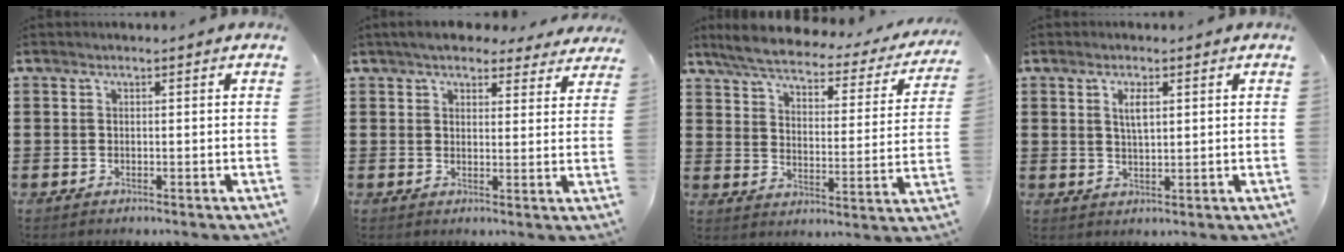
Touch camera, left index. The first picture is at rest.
{"total": 4.9, "force": [4.5, 1.5, 1.3], "torque": [-0.041, -0.006, 0.084]}
{"total": 4.6, "force": [4.2, 0.9, 1.8], "torque": [-0.059, -0.026, 0.066]}
{"total": 3.0, "force": [1.2, 1.1, 2.6], "torque": [-0.055, 0.006, 0.019]}